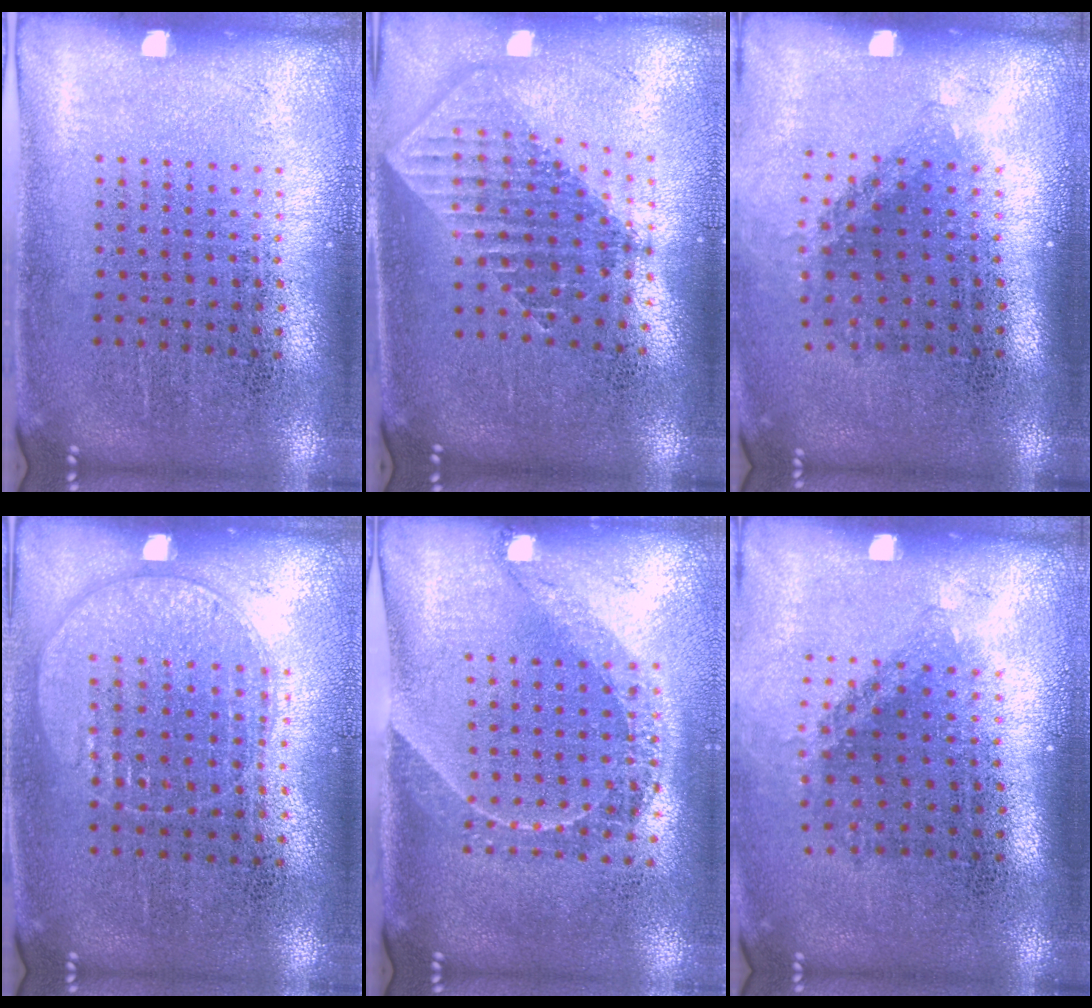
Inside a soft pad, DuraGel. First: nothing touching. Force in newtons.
{"total": 1.8, "press": 1.4, "slide": 1.2}
{"total": 1.4, "press": 1.0, "slide": 1.0}
{"total": 1.0, "press": 0.9, "slide": 0.4}
{"total": 1.6, "press": 1.3, "slide": 0.9}
{"total": 1.4, "press": 1.0, "slide": 1.0}